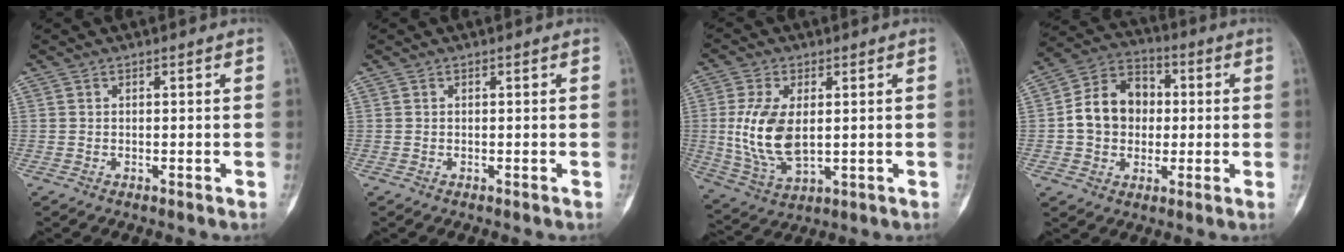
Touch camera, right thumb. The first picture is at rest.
{"total": 0.0}
{"total": 12.3, "force": [0.8, 6.8, 10.3], "torque": [-0.209, -0.013, 0.028]}
{"total": 12.4, "force": [0.2, 10.1, 7.3], "torque": [-0.094, 0.027, -0.005]}